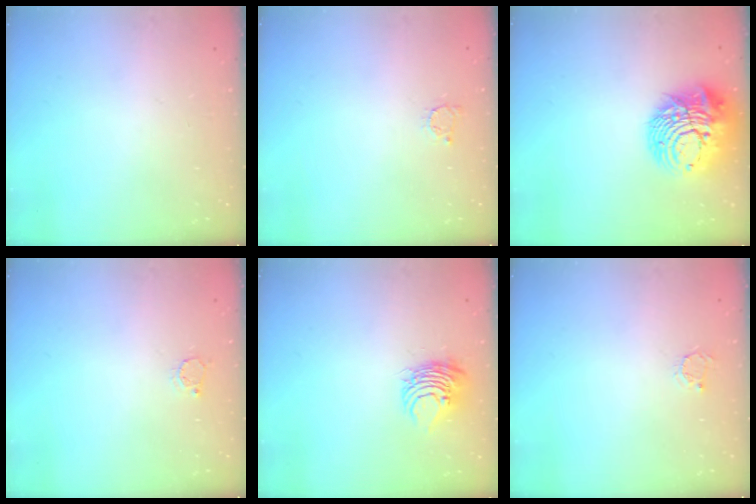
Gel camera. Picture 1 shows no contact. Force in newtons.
{"total": 2.5, "press": 2.5, "slide": 0.3}
{"total": 15.9, "press": 15.8, "slide": 1.6}
{"total": 2.6, "press": 2.6, "slide": 0.3}
{"total": 8.0, "press": 8.0, "slide": 0.3}
{"total": 2.3, "press": 2.3, "slide": 0.3}